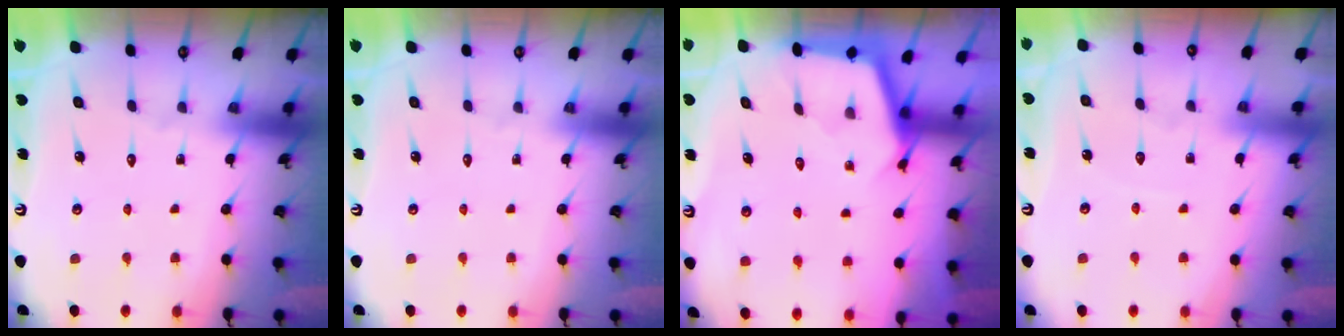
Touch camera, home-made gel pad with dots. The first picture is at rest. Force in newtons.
{"total": 0.0}
{"total": 2.5, "press": 2.5, "slide": 0.1}
{"total": 2.4, "press": 2.4, "slide": 0.4}